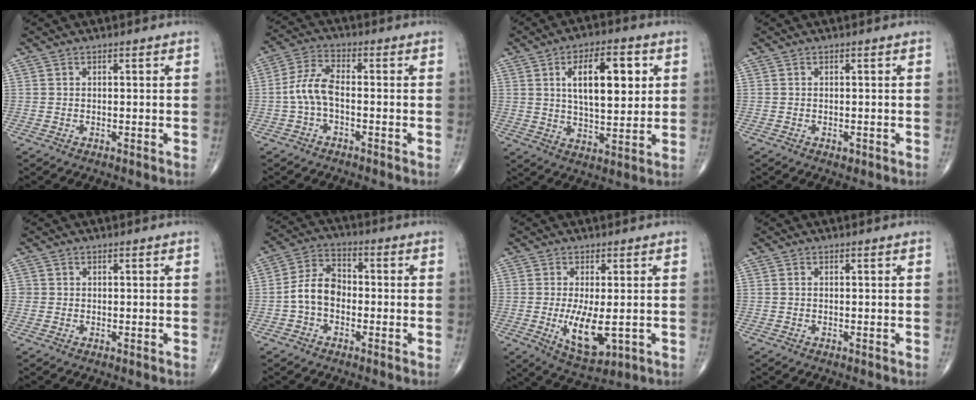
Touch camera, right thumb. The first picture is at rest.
{"total": 6.3, "force": [-1.3, 2.9, 5.4], "torque": [-0.119, 0.021, -0.033]}
{"total": 13.7, "force": [3.7, 6.1, 11.7], "torque": [-0.160, -0.012, 0.062]}
{"total": 0.6, "force": [-0.3, 0.4, 0.3], "torque": [0.001, 0.000, -0.001]}
{"total": 0.8, "force": [-0.1, 0.8, 0.1], "torque": [0.004, 0.004, -0.004]}
{"total": 7.7, "force": [-1.6, 5.3, 5.4], "torque": [-0.091, 0.031, -0.043]}
{"total": 8.5, "force": [-1.2, 3.4, 7.7], "torque": [-0.131, -0.022, -0.008]}
{"total": 0.0}